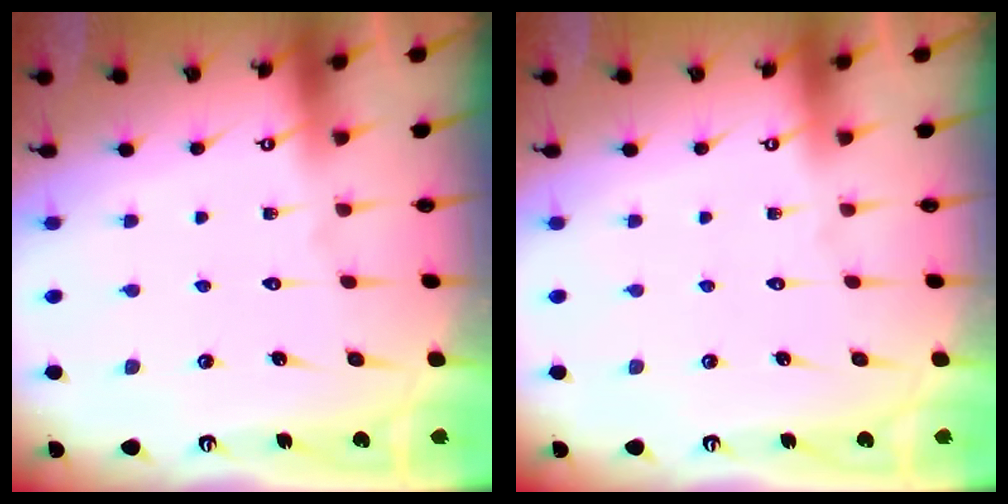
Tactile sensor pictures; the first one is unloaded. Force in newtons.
{"total": 0.0}